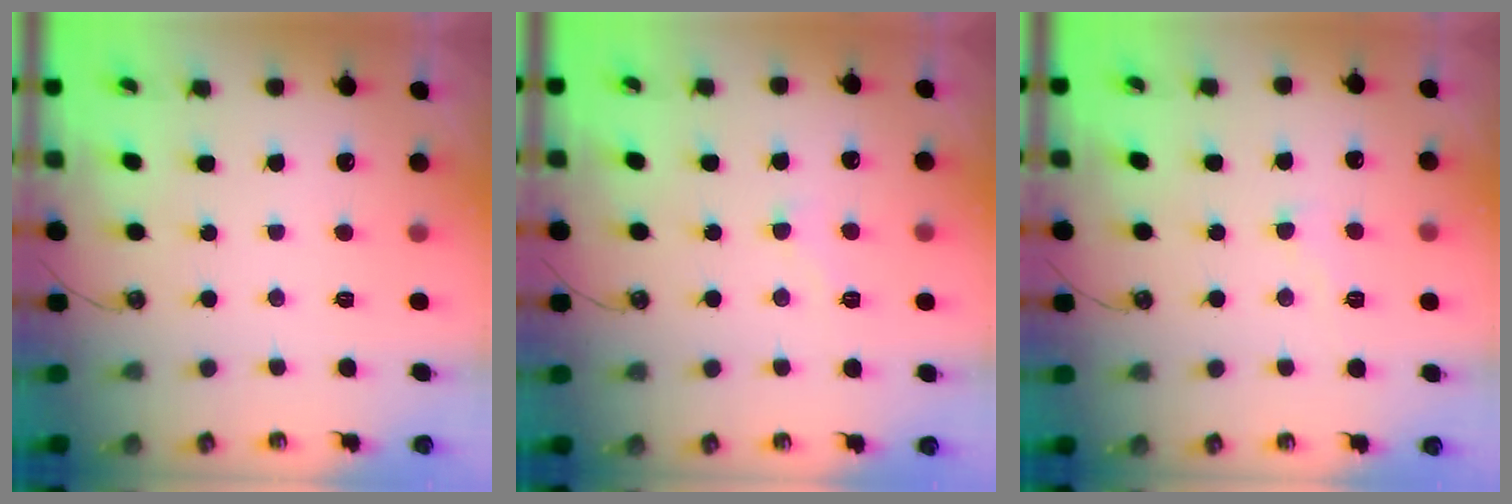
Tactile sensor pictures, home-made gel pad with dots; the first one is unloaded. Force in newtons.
{"total": 2.6, "press": 2.6, "slide": 0.5}
{"total": 3.4, "press": 3.4, "slide": 0.5}